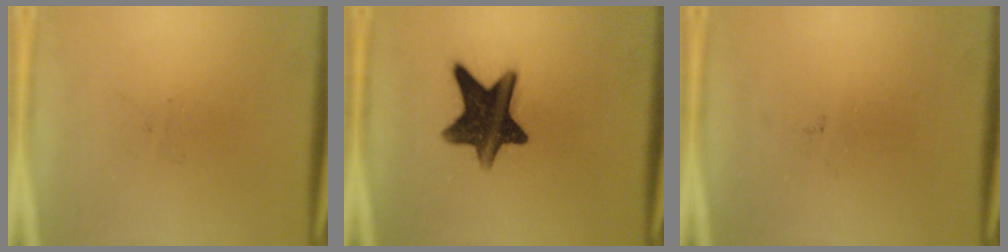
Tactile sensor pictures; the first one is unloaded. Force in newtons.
{"total": 12.8}
{"total": 0.0}